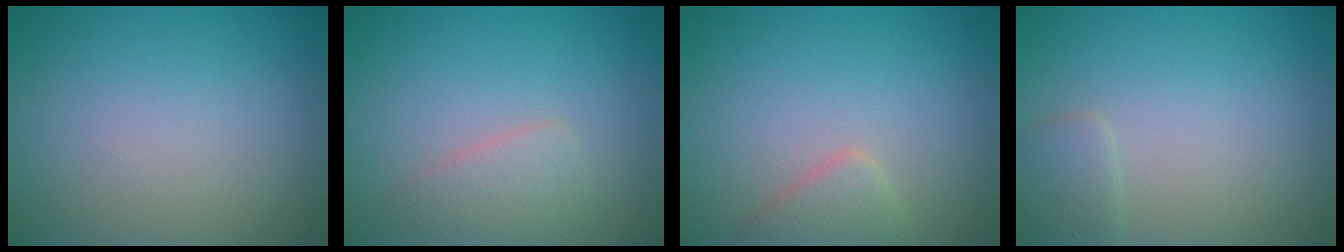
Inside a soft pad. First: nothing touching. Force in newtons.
{"total": 2.2, "press": 2.2, "slide": 0.0}
{"total": 2.1, "press": 2.1, "slide": 0.2}
{"total": 1.4, "press": 1.4, "slide": 0.0}